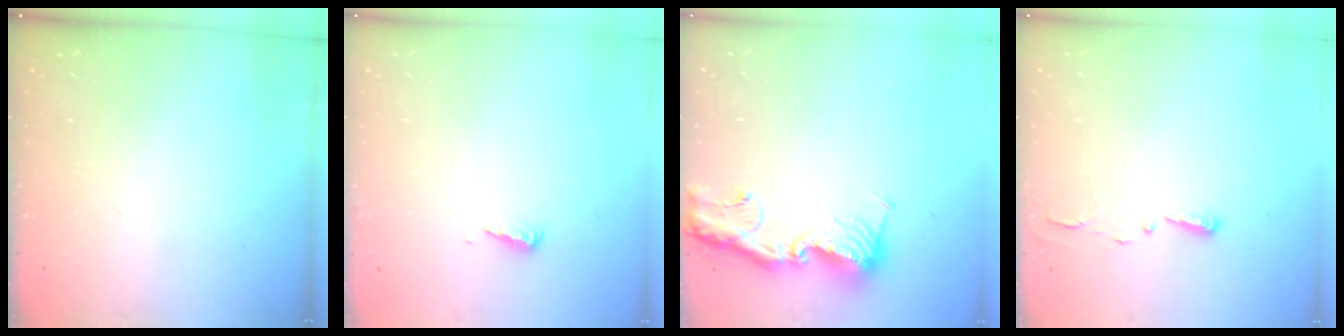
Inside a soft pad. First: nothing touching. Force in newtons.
{"total": 3.2, "press": 3.1, "slide": 0.3}
{"total": 13.2, "press": 13.1, "slide": 1.3}
{"total": 2.7, "press": 2.7, "slide": 0.4}